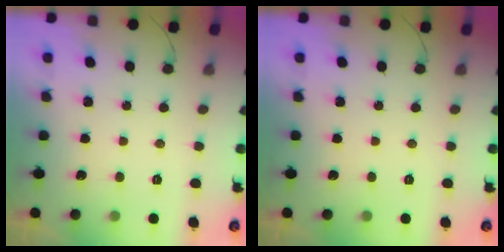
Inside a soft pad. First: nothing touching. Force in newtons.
{"total": 0.0}